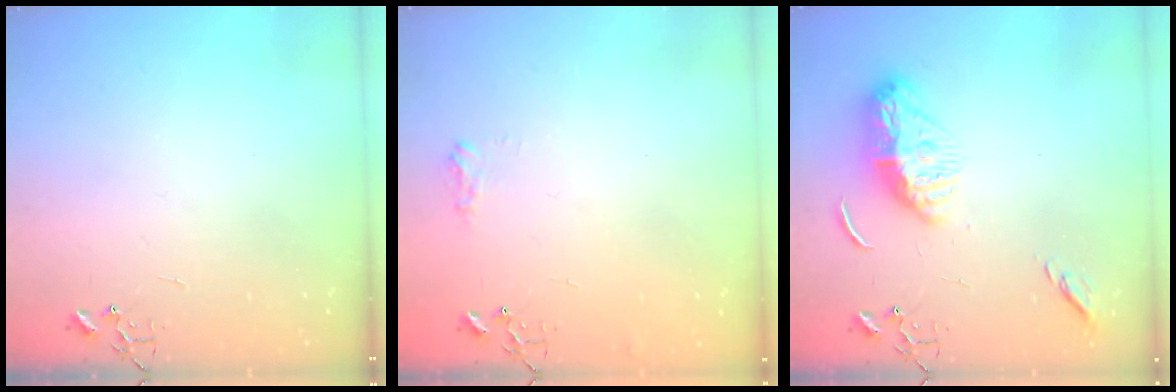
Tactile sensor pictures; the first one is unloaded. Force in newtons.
{"total": 6.3, "press": 6.2, "slide": 0.9}
{"total": 12.4, "press": 12.4, "slide": 1.3}